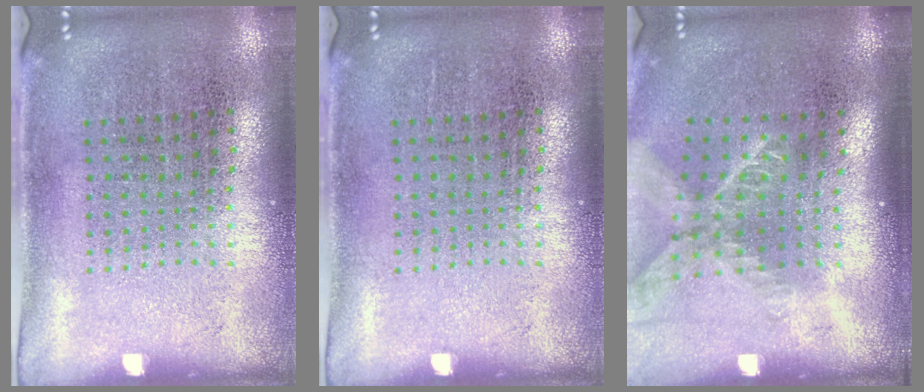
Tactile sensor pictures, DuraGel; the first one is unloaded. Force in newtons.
{"total": 0.0}
{"total": 1.7, "press": 1.3, "slide": 1.1}